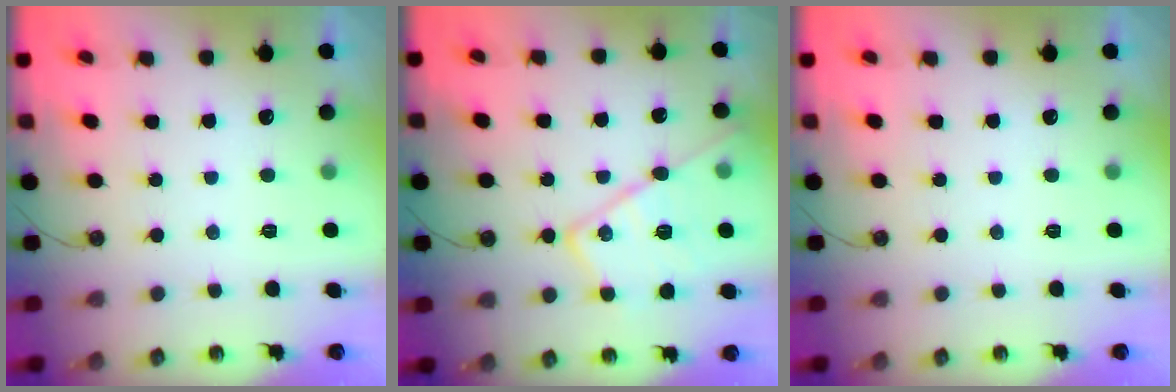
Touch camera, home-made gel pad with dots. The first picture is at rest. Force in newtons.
{"total": 18.1, "press": 18.0, "slide": 1.6}
{"total": 0.0}